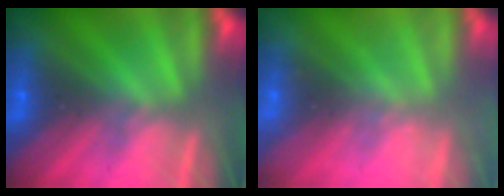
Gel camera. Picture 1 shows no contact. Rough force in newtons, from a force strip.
{"total": 2.3}